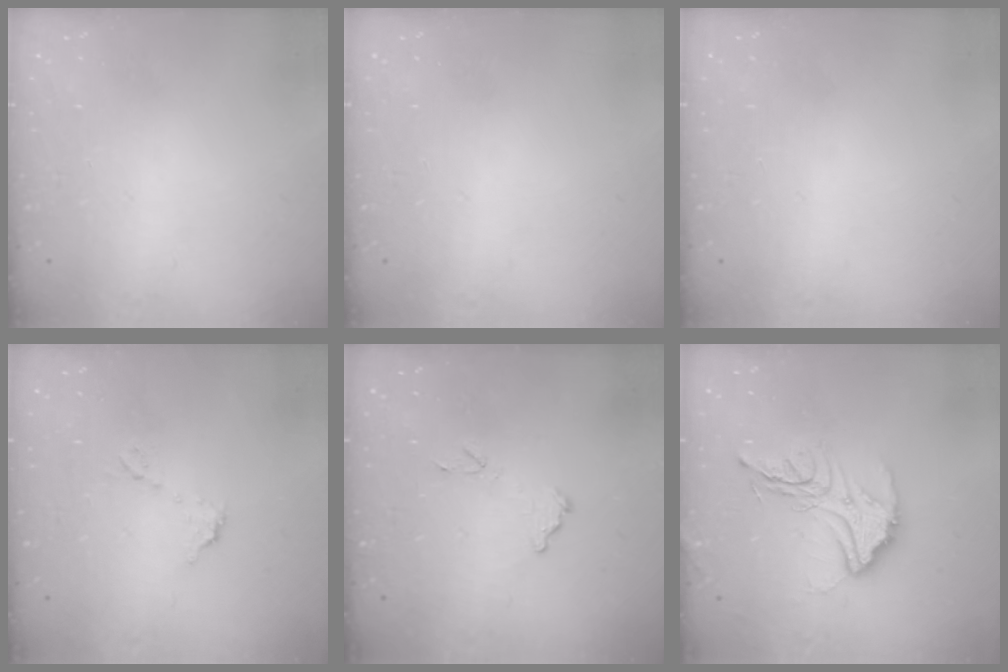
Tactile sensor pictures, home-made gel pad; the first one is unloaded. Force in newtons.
{"total": 0.0}
{"total": 0.0}
{"total": 5.0, "press": 4.9, "slide": 0.4}
{"total": 7.9, "press": 7.9, "slide": 0.4}
{"total": 15.6, "press": 15.5, "slide": 1.6}